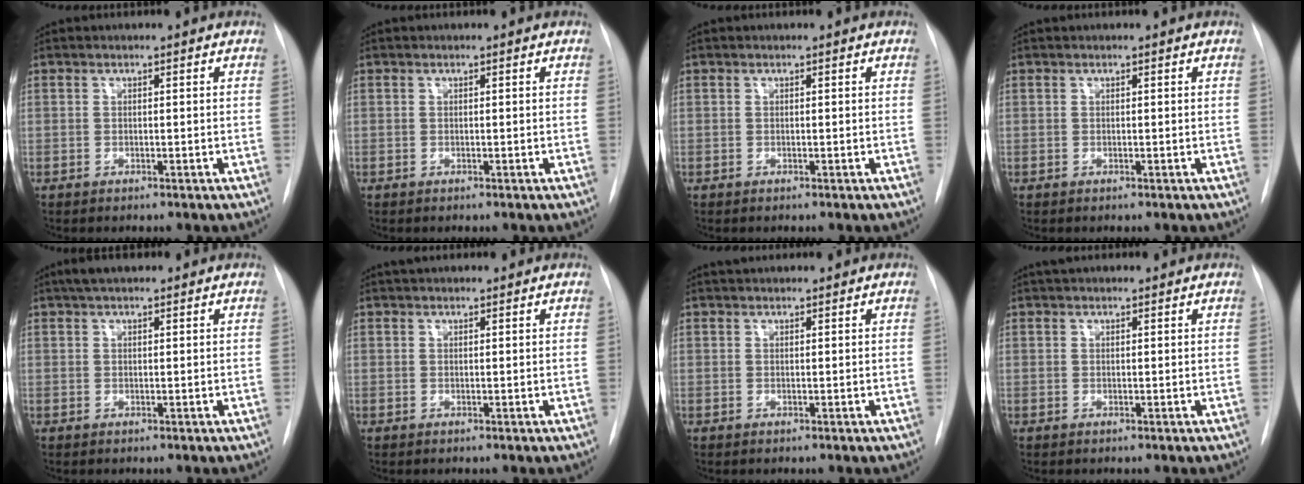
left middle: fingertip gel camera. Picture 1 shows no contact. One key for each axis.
{"total": 0.0}
{"total": 0.0}
{"total": 0.0}
{"total": 3.2, "fx": 2.4, "fy": 1.0, "fz": 1.8, "tx": -0.032, "ty": 0.020, "tz": 0.040}
{"total": 3.1, "fx": 2.8, "fy": 0.8, "fz": 1.1, "tx": -0.013, "ty": 0.032, "tz": 0.040}
{"total": 2.4, "fx": 2.2, "fy": 0.4, "fz": 0.7, "tx": -0.007, "ty": 0.028, "tz": 0.034}
{"total": 3.1, "fx": 2.7, "fy": 0.9, "fz": 1.2, "tx": -0.014, "ty": 0.032, "tz": 0.041}